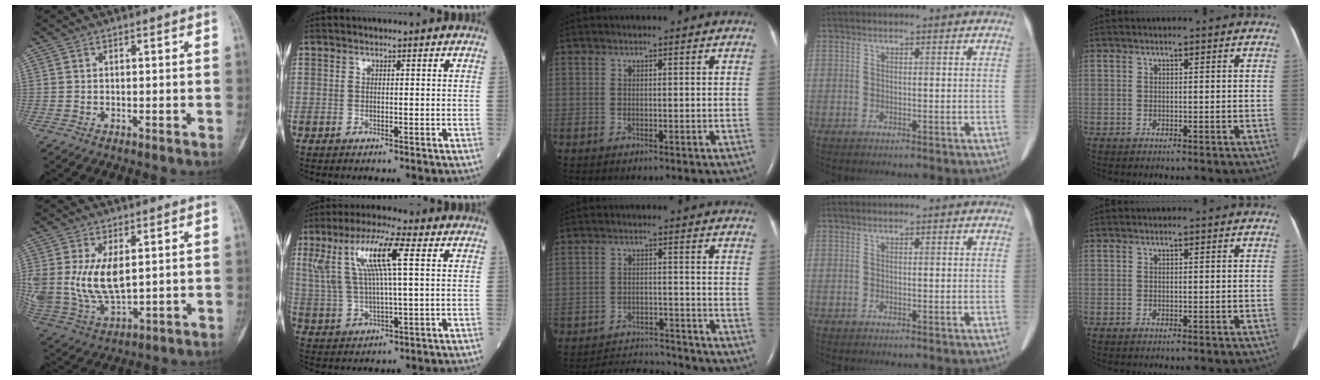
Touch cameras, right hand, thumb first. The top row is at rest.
{"thumb": {"total": 13.8, "force": [2.2, 7.6, 11.3], "torque": [-0.233, -0.019, 0.062]}, "index": {"total": 11.4, "force": [3.8, 1.6, 10.6], "torque": [-0.226, 0.023, 0.071]}, "middle": {"total": 9.4, "force": [-9.3, 1.2, 0.7], "torque": [-0.010, -0.002, -0.139]}}